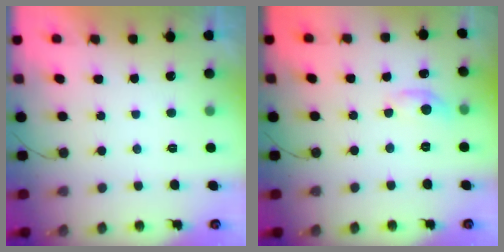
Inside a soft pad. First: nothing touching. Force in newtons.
{"total": 4.9, "press": 4.9, "slide": 0.3}